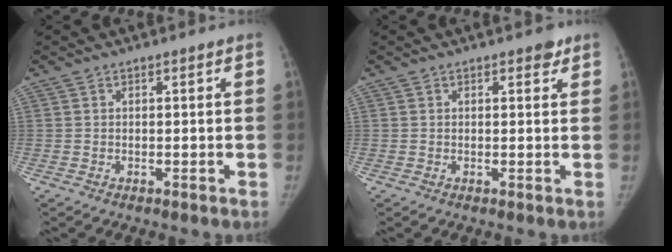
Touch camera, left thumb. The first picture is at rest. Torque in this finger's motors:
{"motor_torque": [0.54, -0.09, 0.46, -0.51, 0.13]}